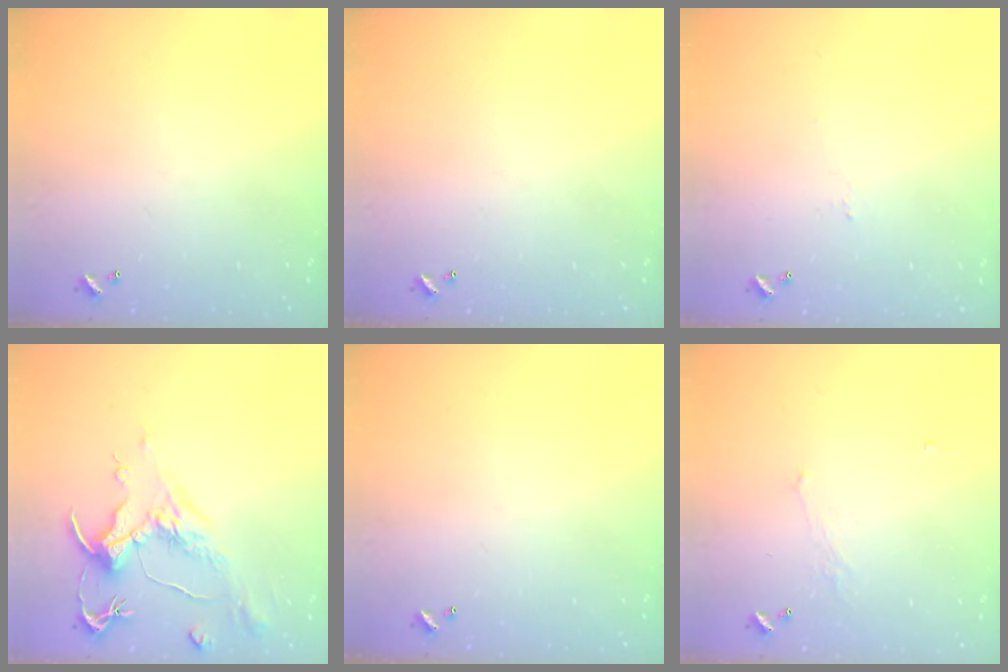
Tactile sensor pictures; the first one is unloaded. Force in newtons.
{"total": 0.0}
{"total": 1.7, "press": 1.6, "slide": 0.3}
{"total": 1.6, "press": 0.6, "slide": 1.4}
{"total": 0.0}
{"total": 1.1, "press": 0.8, "slide": 0.7}